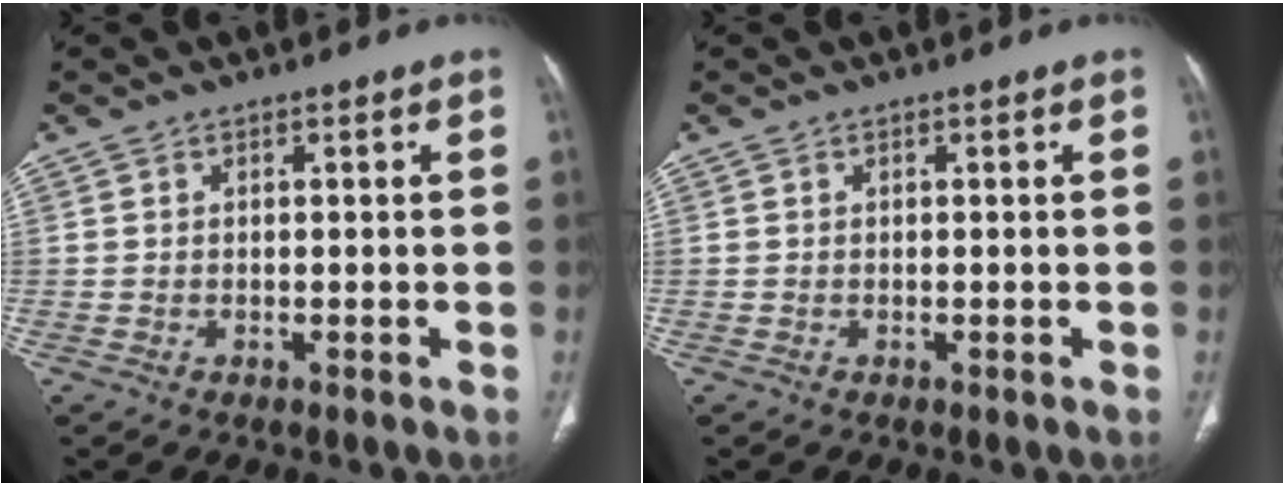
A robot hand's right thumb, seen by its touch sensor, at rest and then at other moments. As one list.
[{"total": 0.0}]